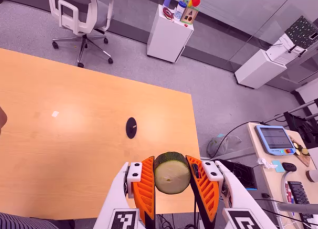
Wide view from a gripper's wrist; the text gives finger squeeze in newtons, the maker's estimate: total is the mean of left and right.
{"total": 10.0, "left": 9.5, "right": 10.4}